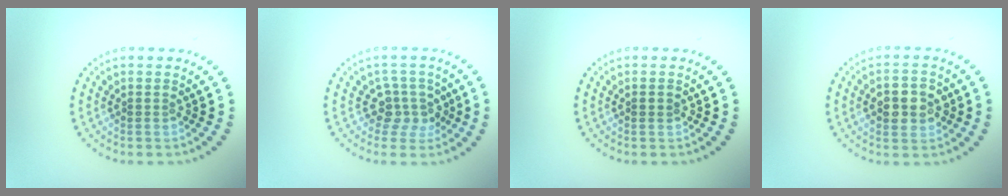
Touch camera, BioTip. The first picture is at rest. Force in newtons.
{"total": 2.6, "press": 2.0, "slide": 1.7}
{"total": 0.7, "press": 0.7, "slide": 0.1}
{"total": 3.8, "press": 3.8, "slide": 0.1}